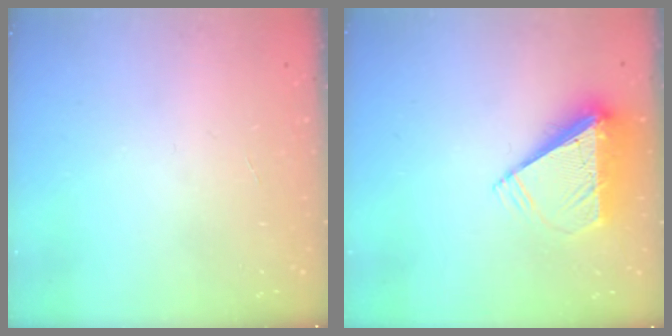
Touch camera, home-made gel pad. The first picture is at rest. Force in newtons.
{"total": 7.7, "press": 7.7, "slide": 1.1}